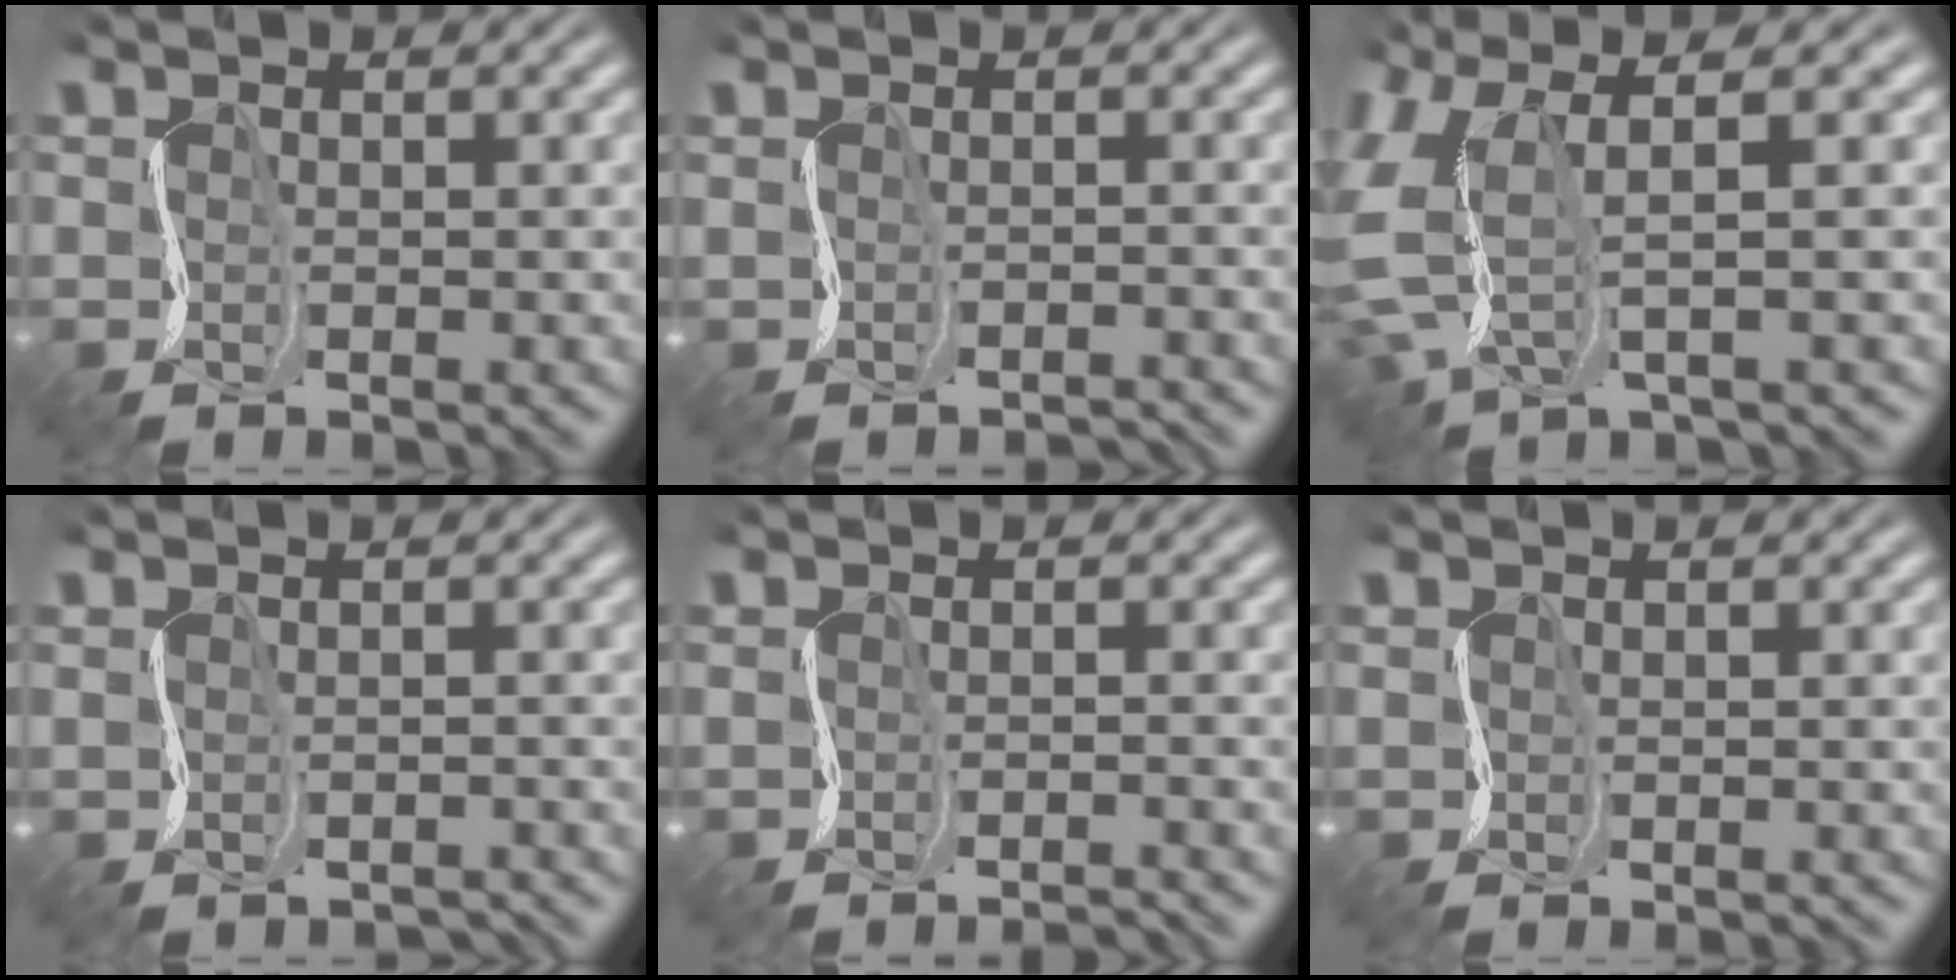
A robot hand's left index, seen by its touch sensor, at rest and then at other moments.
{"total": 1.3, "force": [-1.2, 0.1, 0.6], "torque": [-0.013, -0.013, -0.026]}
{"total": 7.2, "force": [0.9, 3.1, 6.5], "torque": [-0.167, -0.009, 0.011]}
{"total": 1.1, "force": [-1.0, 0.3, 0.4], "torque": [-0.006, -0.009, -0.017]}
{"total": 1.7, "force": [-1.5, 0.1, 0.8], "torque": [-0.012, -0.011, -0.034]}
{"total": 0.6, "force": [0.3, 0.2, 0.5], "torque": [-0.011, 0.000, 0.001]}